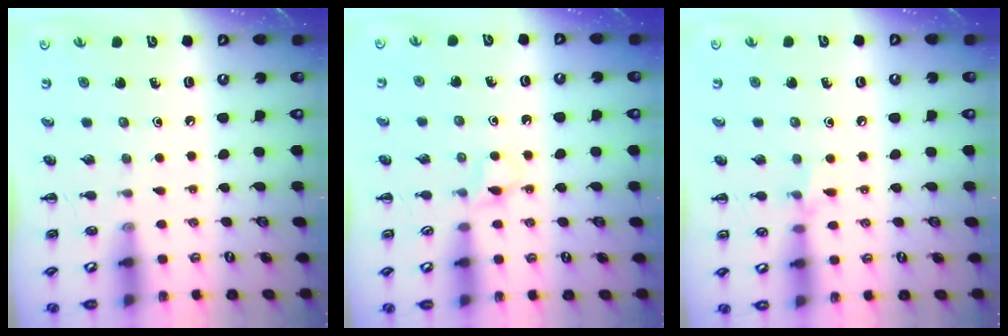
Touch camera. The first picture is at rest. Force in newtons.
{"total": 3.0, "press": 2.8, "slide": 1.2}
{"total": 5.7, "press": 5.5, "slide": 1.5}